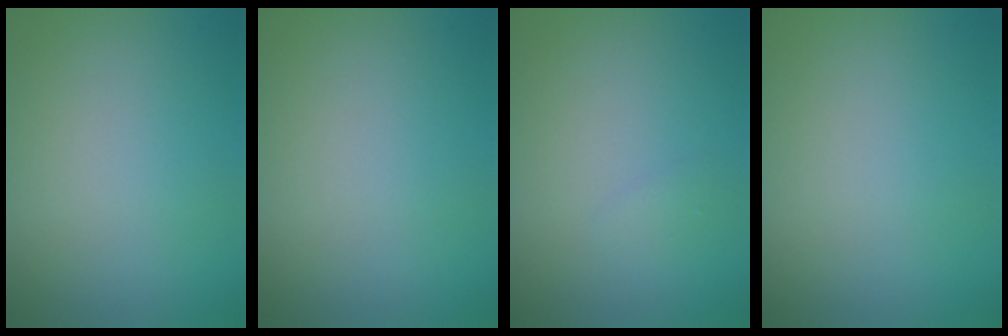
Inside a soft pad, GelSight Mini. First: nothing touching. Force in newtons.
{"total": 0.0}
{"total": 0.6, "press": 0.6, "slide": 0.0}
{"total": 0.0}